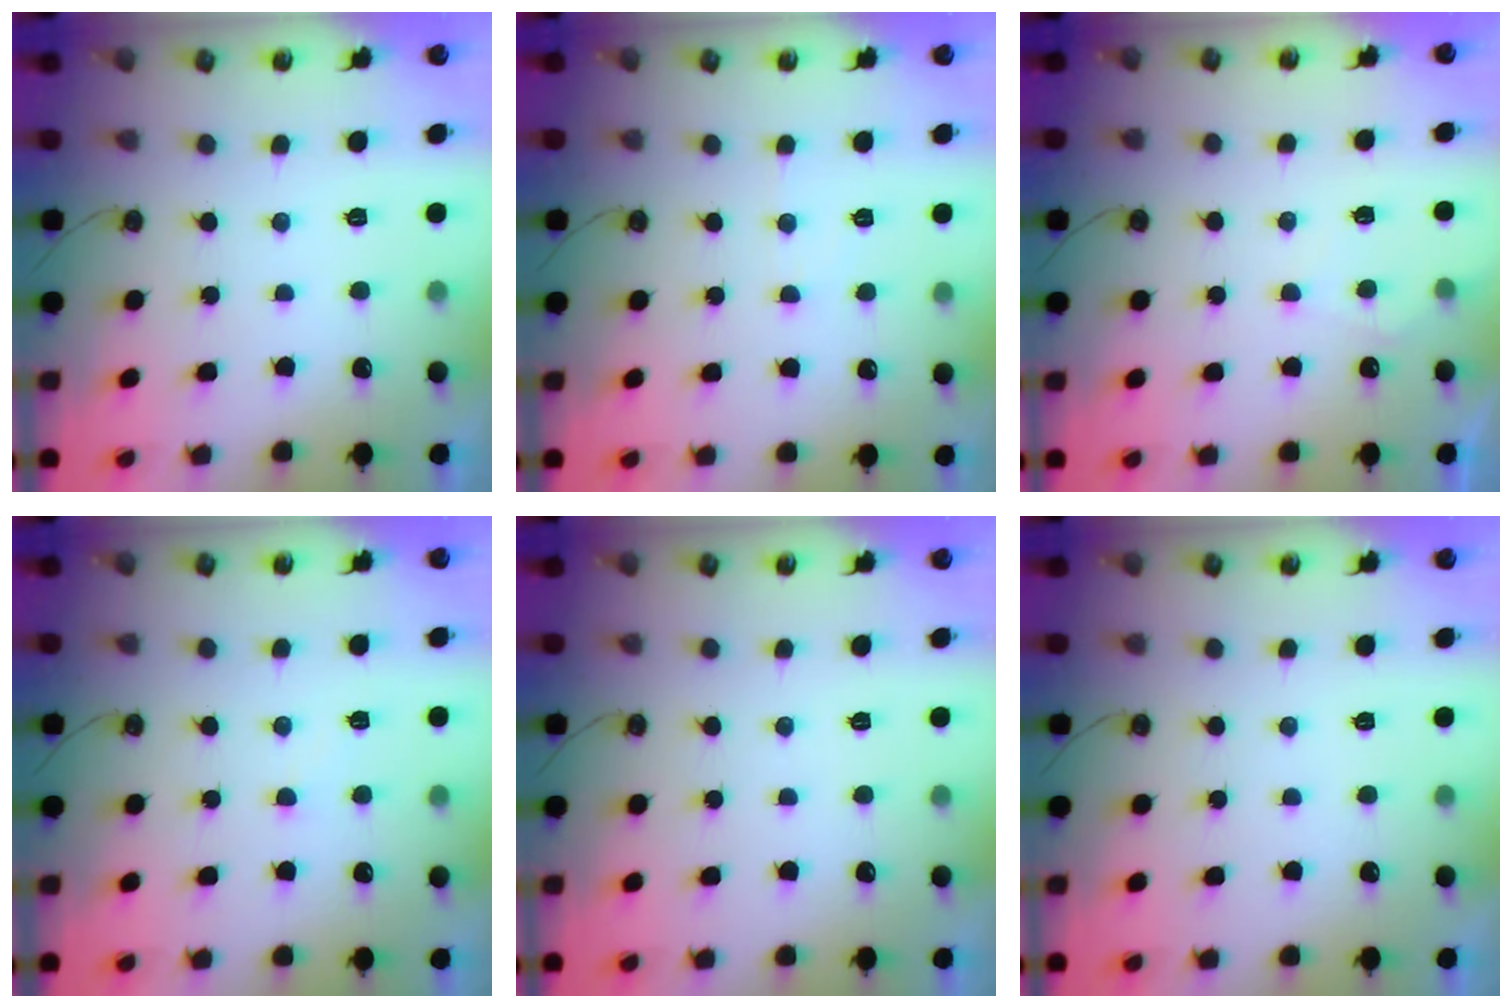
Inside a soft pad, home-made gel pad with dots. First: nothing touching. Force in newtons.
{"total": 3.9, "press": 3.9, "slide": 0.6}
{"total": 4.3, "press": 4.3, "slide": 0.5}
{"total": 2.8, "press": 2.8, "slide": 0.4}
{"total": 0.0}
{"total": 0.0}